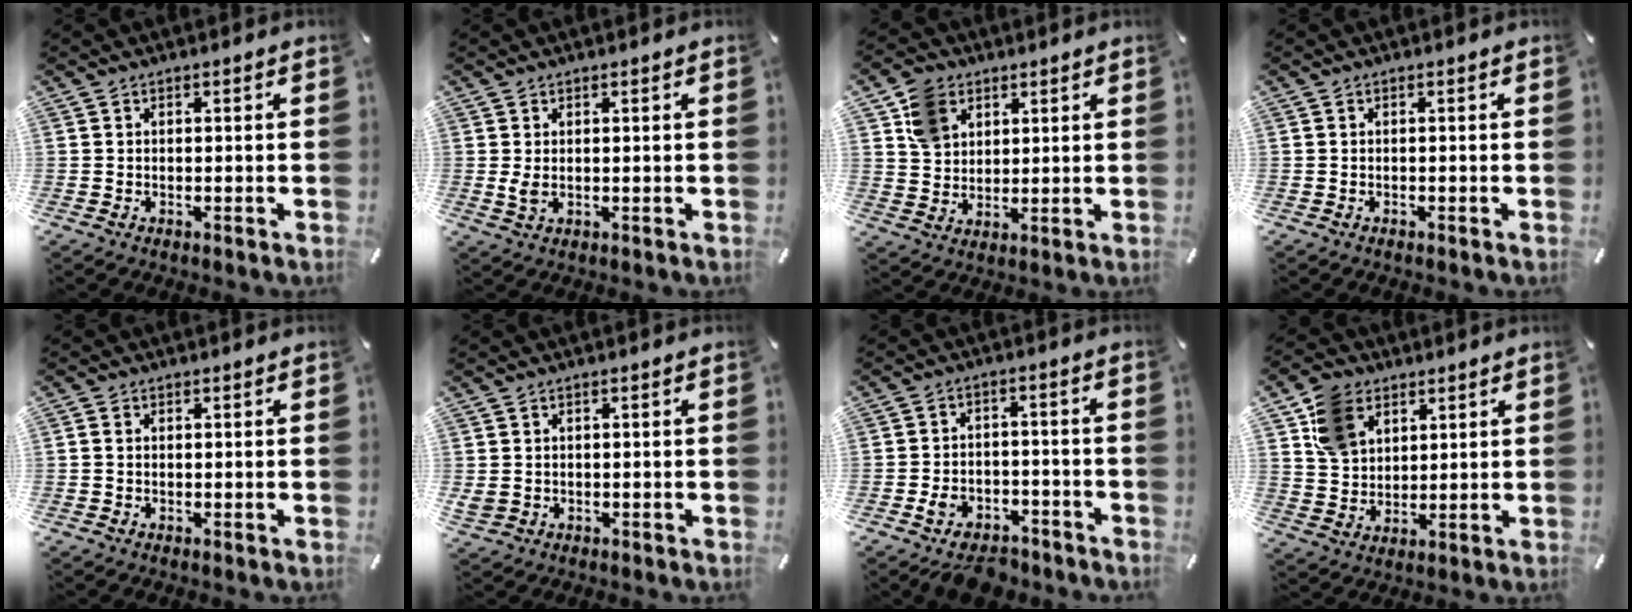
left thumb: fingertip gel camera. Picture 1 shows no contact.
{"total": 2.5, "force": [0.2, 1.2, 2.2], "torque": [-0.049, -0.007, -0.001]}
{"total": 8.4, "force": [4.1, 6.8, 3.0], "torque": [-0.064, 0.005, 0.079]}
{"total": 0.0}
{"total": 0.8, "force": [0.0, 0.7, 0.4], "torque": [-0.011, 0.005, -0.001]}
{"total": 2.0, "force": [0.1, 1.8, 0.7], "torque": [-0.022, 0.002, -0.001]}
{"total": 6.4, "force": [-5.0, 3.4, 2.0], "torque": [-0.028, 0.034, -0.093]}
{"total": 9.9, "force": [5.1, 7.4, 4.2], "torque": [-0.087, 0.001, 0.100]}